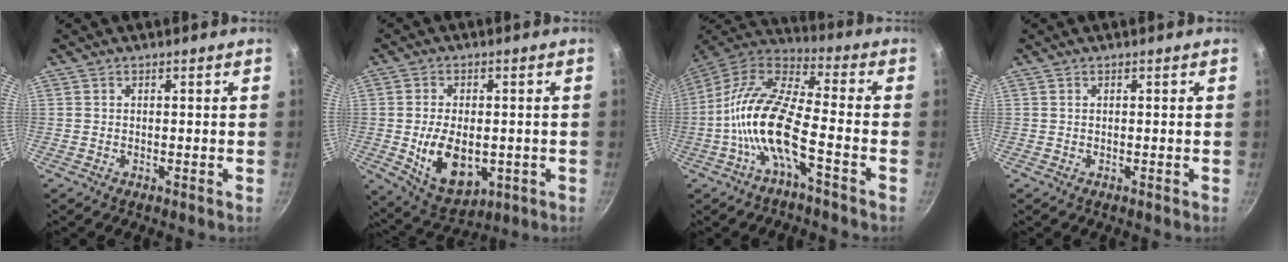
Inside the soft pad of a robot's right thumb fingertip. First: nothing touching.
{"total": 12.0, "force": [-1.8, 7.3, 9.3], "torque": [-0.145, -0.007, -0.008]}
{"total": 14.9, "force": [-4.9, 4.8, 13.3], "torque": [-0.262, 0.045, -0.109]}
{"total": 0.0}